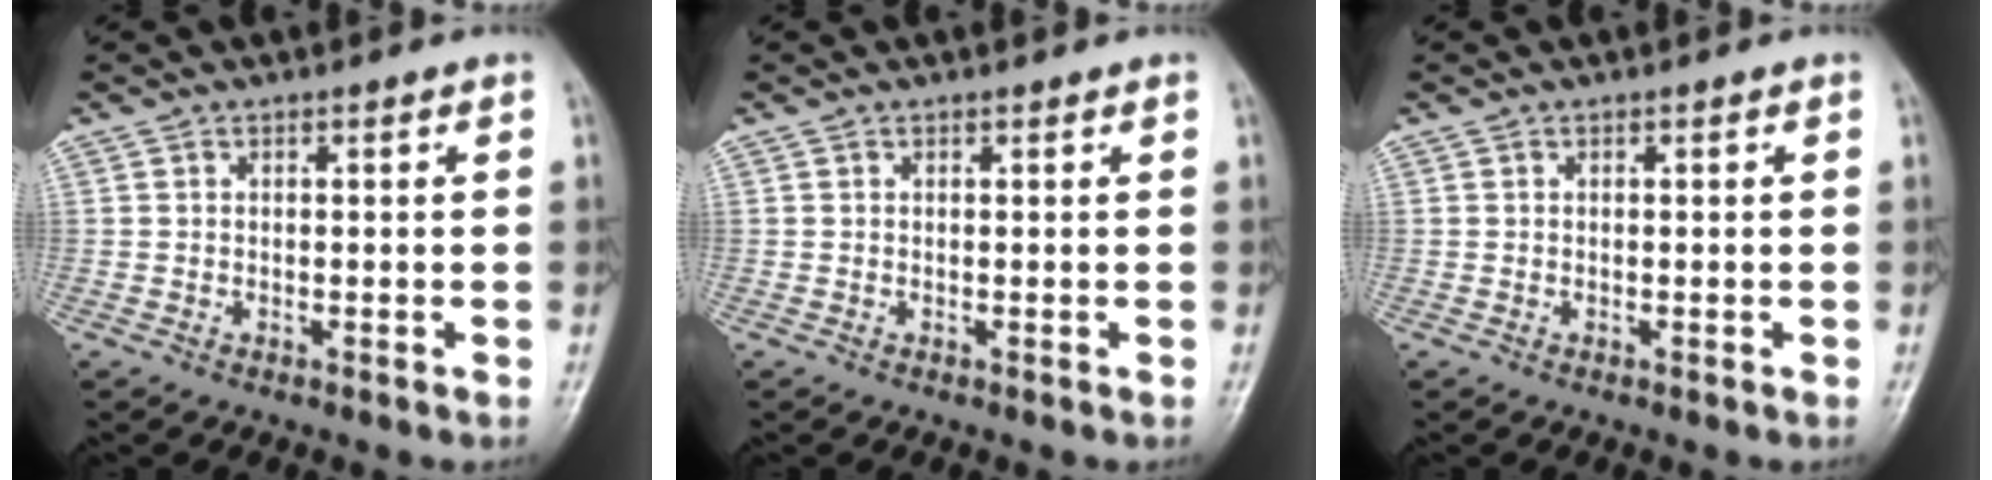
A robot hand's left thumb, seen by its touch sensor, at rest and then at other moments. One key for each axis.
{"total": 0.0}
{"total": 0.0}